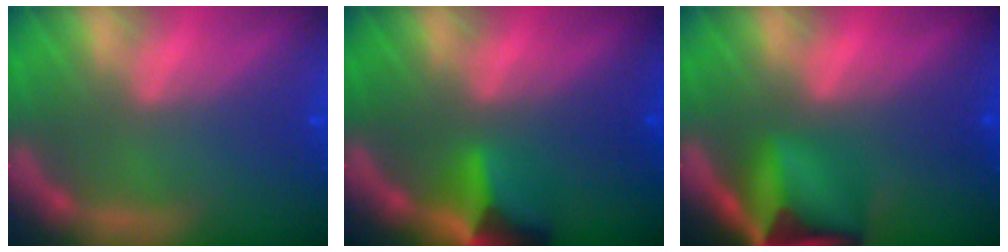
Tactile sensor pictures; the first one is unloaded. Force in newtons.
{"total": 4.5}
{"total": 8.4}